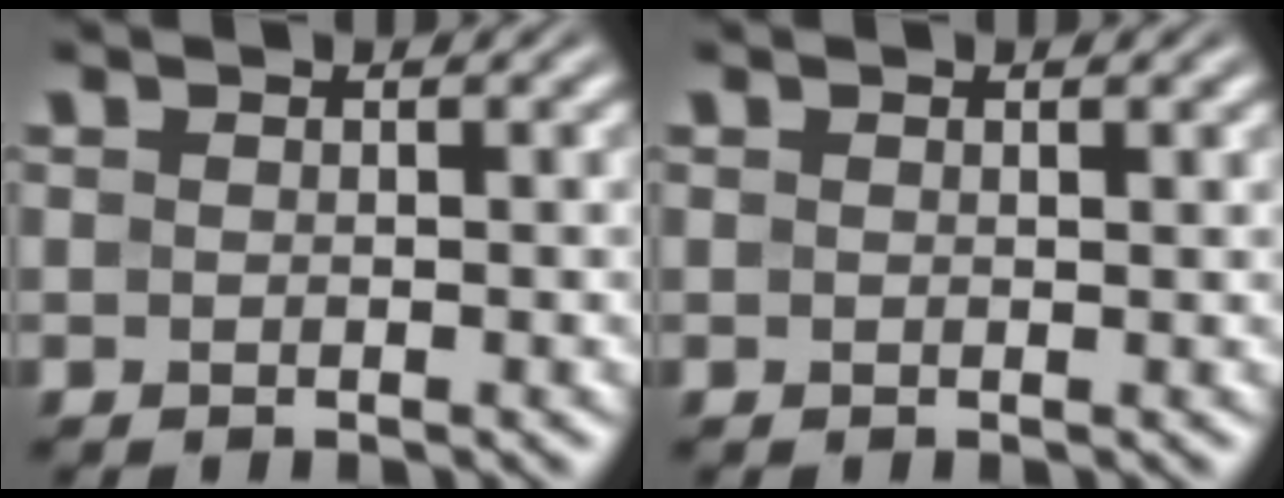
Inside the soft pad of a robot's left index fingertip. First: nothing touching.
{"total": 0.5, "force": [0.4, 0.1, 0.3], "torque": [-0.004, 0.001, 0.007]}